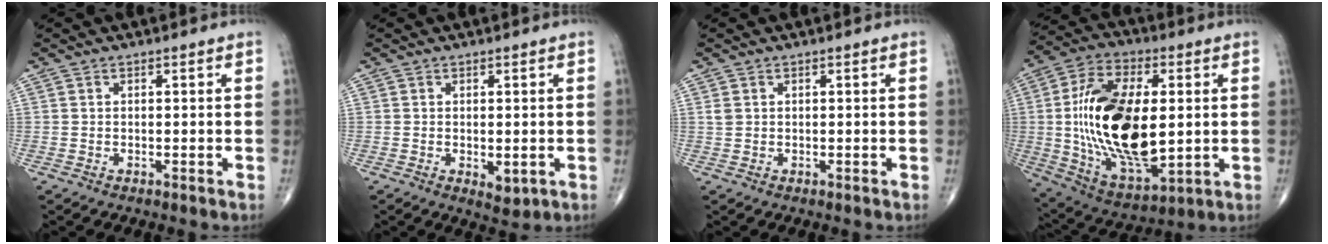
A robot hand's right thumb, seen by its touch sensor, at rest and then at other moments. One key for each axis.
{"total": 3.0, "fx": -0.5, "fy": 1.6, "fz": 2.5, "tx": -0.029, "ty": -0.008, "tz": -0.001}
{"total": 1.1, "fx": 0.3, "fy": 0.9, "fz": 0.5, "tx": -0.009, "ty": 0.003, "tz": 0.009}
{"total": 24.9, "fx": 1.0, "fy": 12.7, "fz": 21.4, "tx": -0.391, "ty": -0.012, "tz": 0.028}